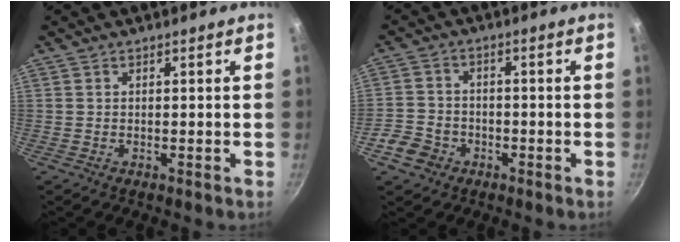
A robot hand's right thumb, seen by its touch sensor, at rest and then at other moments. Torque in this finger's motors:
{"motor_torque": [-0.33, 0.34, -0.16, -0.20, 0.07]}